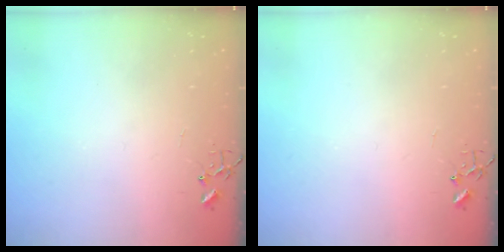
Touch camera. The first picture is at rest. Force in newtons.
{"total": 0.0}